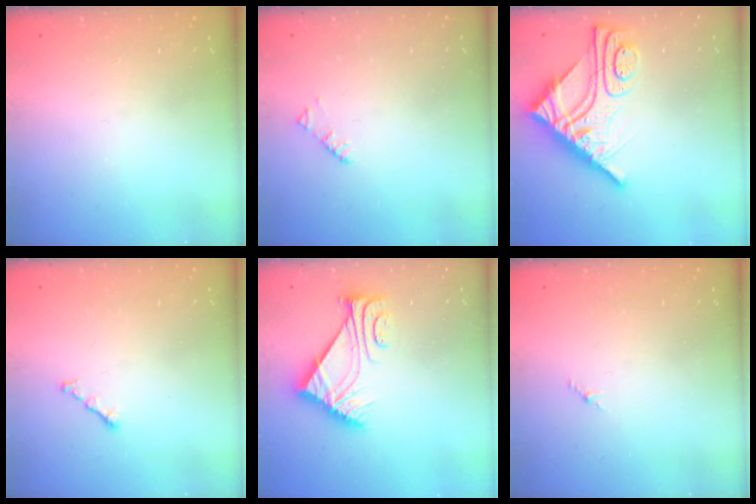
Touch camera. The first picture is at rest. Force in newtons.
{"total": 1.9, "press": 1.9, "slide": 0.3}
{"total": 13.6, "press": 13.6, "slide": 1.3}
{"total": 1.2, "press": 1.1, "slide": 0.5}
{"total": 9.8, "press": 9.7, "slide": 0.9}
{"total": 1.2, "press": 1.1, "slide": 0.6}